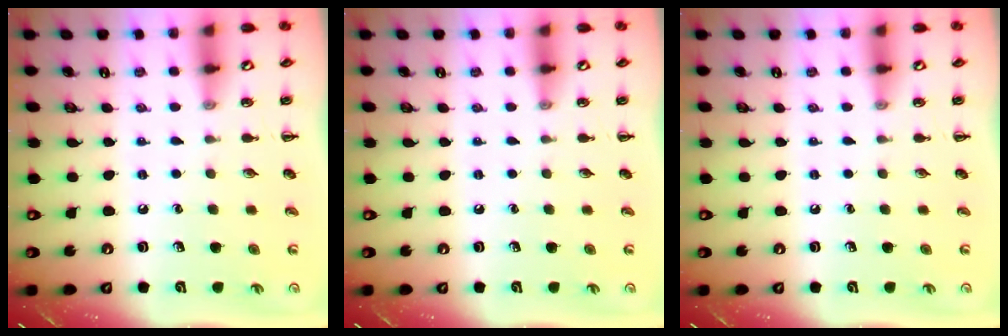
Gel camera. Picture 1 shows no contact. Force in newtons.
{"total": 0.0}
{"total": 0.0}